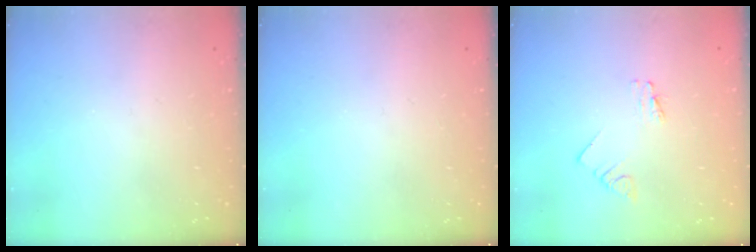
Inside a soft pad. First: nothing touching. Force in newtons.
{"total": 0.0}
{"total": 1.1, "press": 1.0, "slide": 0.1}